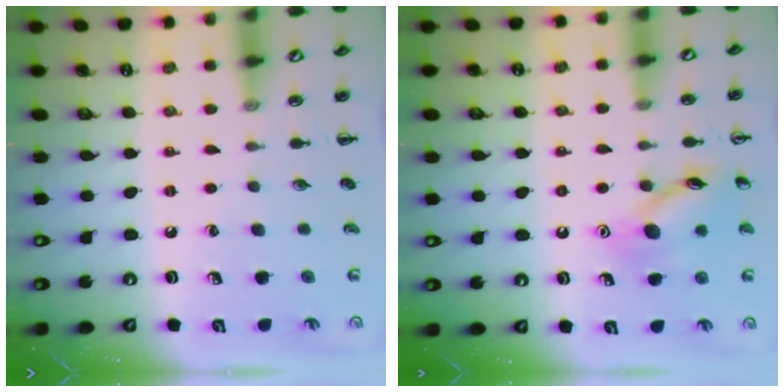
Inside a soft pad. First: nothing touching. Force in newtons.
{"total": 12.2, "press": 12.2, "slide": 0.9}